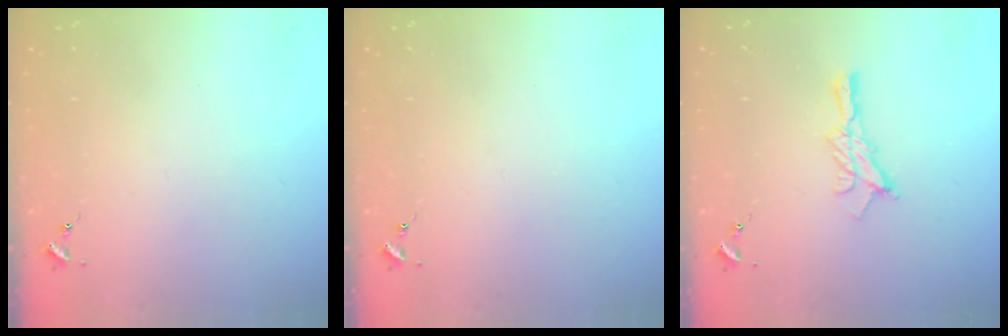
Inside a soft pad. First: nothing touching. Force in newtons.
{"total": 0.0}
{"total": 9.5, "press": 9.5, "slide": 0.4}